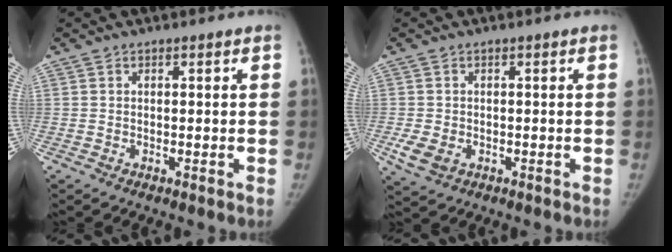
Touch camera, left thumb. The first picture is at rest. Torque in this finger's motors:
{"motor_torque": [-0.05, 0.08, 0.27, -0.27, 0.00]}